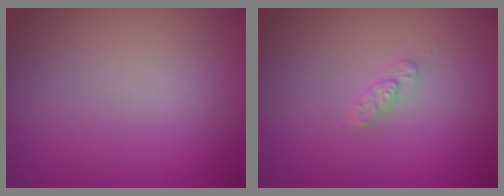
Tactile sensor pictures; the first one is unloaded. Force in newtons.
{"total": 1.1, "press": 1.1, "slide": 0.2}